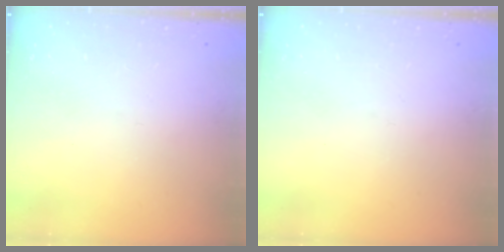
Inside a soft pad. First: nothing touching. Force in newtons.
{"total": 0.0}